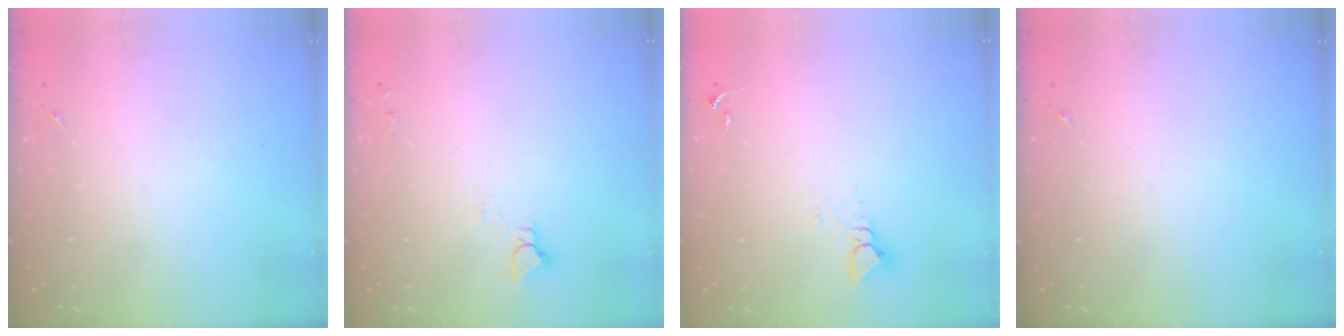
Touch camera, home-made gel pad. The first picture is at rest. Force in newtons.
{"total": 3.9, "press": 3.9, "slide": 0.4}
{"total": 3.5, "press": 3.5, "slide": 0.2}
{"total": 0.0}